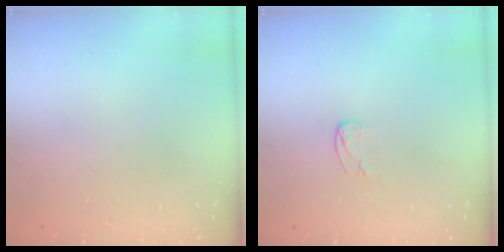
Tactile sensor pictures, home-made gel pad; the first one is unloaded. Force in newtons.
{"total": 3.2, "press": 3.2, "slide": 0.2}